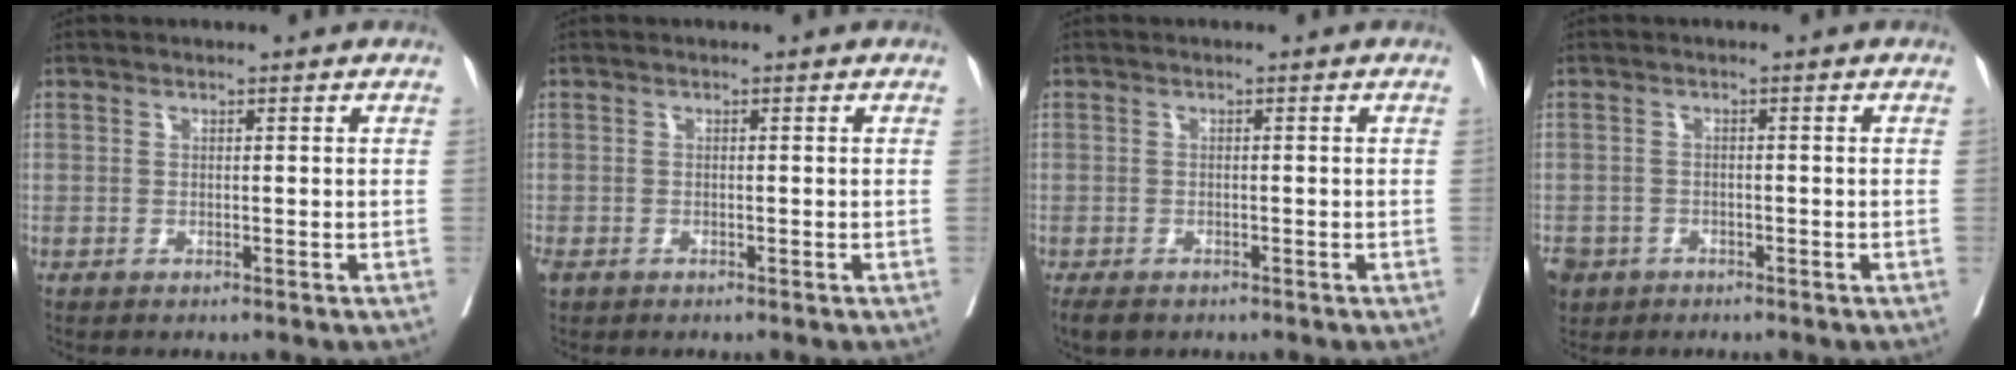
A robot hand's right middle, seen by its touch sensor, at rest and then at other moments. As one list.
[{"total": 1.2, "force": [-0.8, 0.7, 0.5], "torque": [-0.016, -0.002, -0.013]}, {"total": 3.4, "force": [-2.5, 1.7, 1.4], "torque": [-0.021, -0.006, -0.037]}, {"total": 7.1, "force": [-4.0, 5.6, 1.8], "torque": [-0.056, -0.001, -0.066]}]